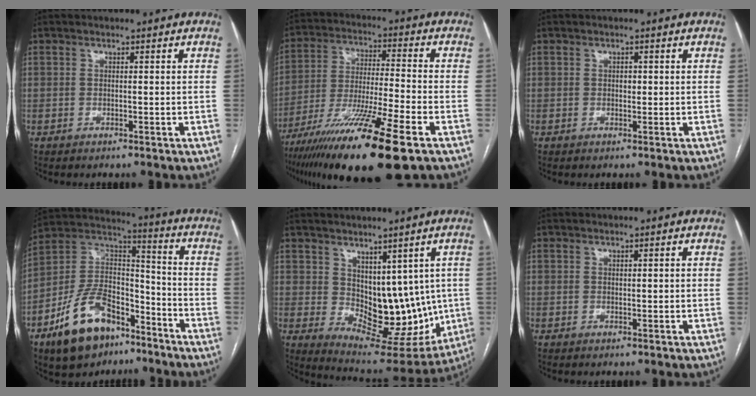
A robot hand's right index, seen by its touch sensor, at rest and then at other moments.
{"total": 19.1, "force": [-11.4, 0.7, 15.3], "torque": [-0.263, -0.050, -0.198]}
{"total": 0.8, "force": [0.1, 0.5, 0.6], "torque": [-0.010, 0.000, 0.002]}
{"total": 17.0, "force": [-10.6, 8.6, 10.1], "torque": [-0.202, 0.025, -0.183]}
{"total": 13.5, "force": [0.7, 7.9, 11.0], "torque": [-0.130, -0.003, 0.040]}
{"total": 0.9, "force": [0.2, 0.2, 0.9], "torque": [-0.016, 0.003, 0.005]}